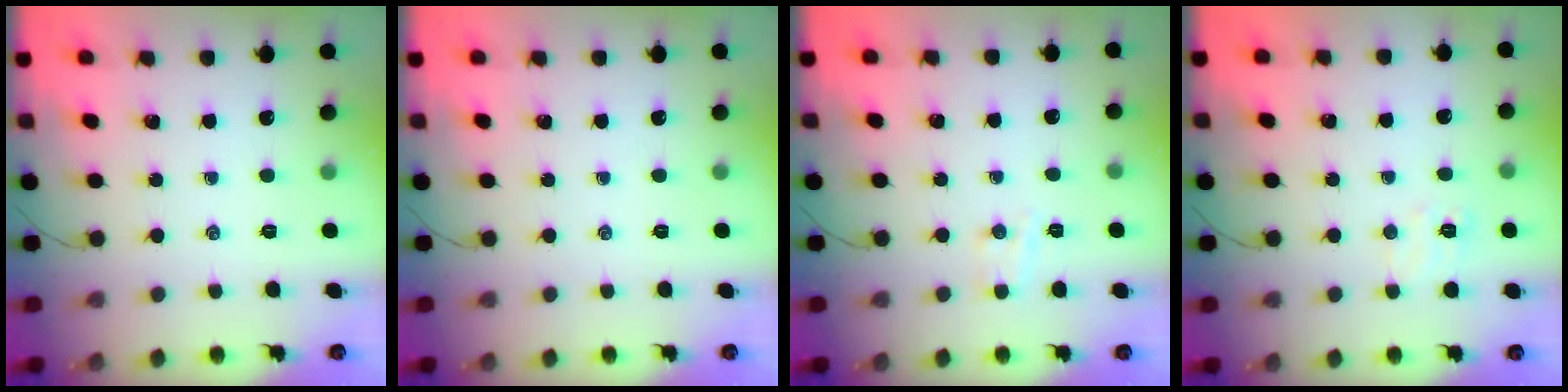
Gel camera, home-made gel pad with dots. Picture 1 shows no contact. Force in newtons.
{"total": 0.0}
{"total": 3.8, "press": 3.6, "slide": 1.1}
{"total": 6.3, "press": 6.2, "slide": 1.2}